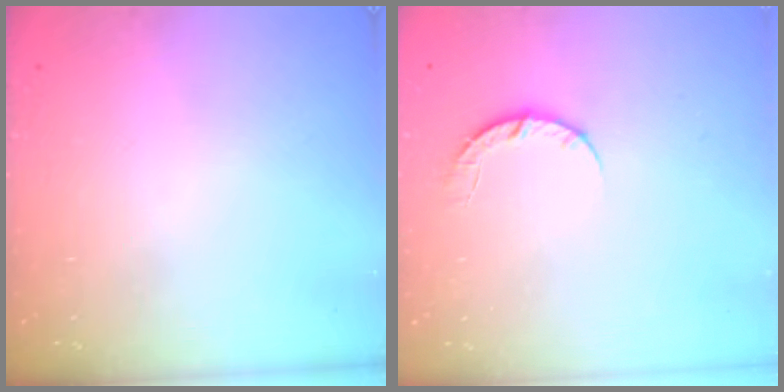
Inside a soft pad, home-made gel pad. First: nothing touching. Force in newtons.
{"total": 5.1, "press": 5.1, "slide": 0.7}